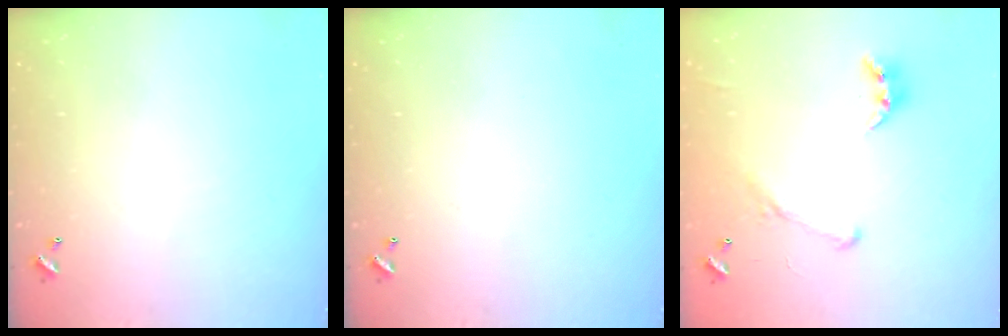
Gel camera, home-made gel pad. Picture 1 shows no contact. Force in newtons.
{"total": 0.0}
{"total": 1.6, "press": 1.4, "slide": 0.8}